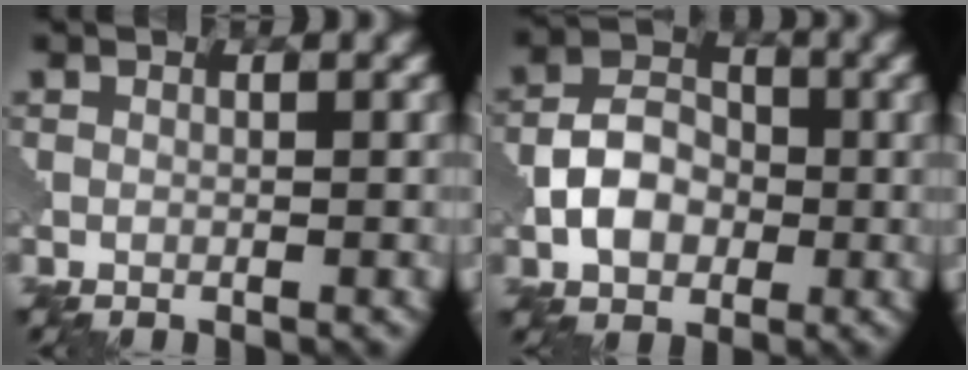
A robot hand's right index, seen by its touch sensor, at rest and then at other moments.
{"total": 4.8, "force": [-1.3, 3.5, 3.0], "torque": [-0.046, 0.006, -0.025]}